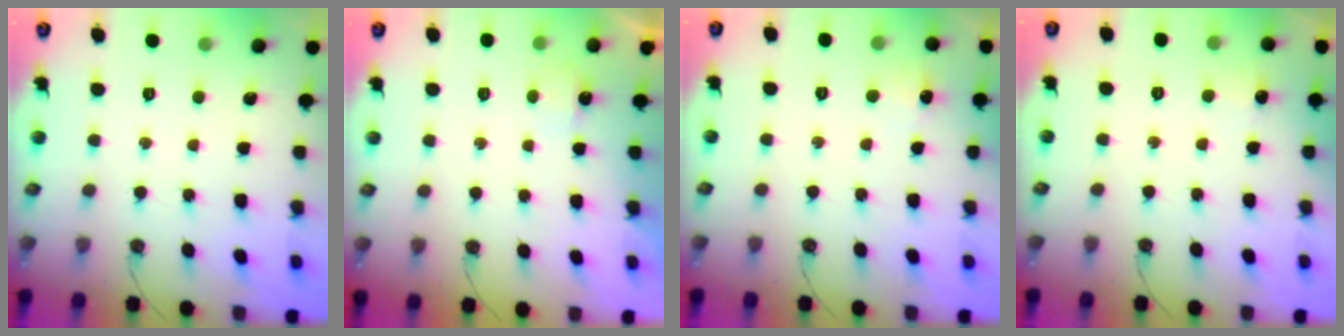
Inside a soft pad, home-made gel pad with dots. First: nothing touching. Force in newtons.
{"total": 2.6, "press": 2.6, "slide": 0.4}
{"total": 5.4, "press": 5.4, "slide": 0.7}
{"total": 4.1, "press": 4.0, "slide": 1.0}